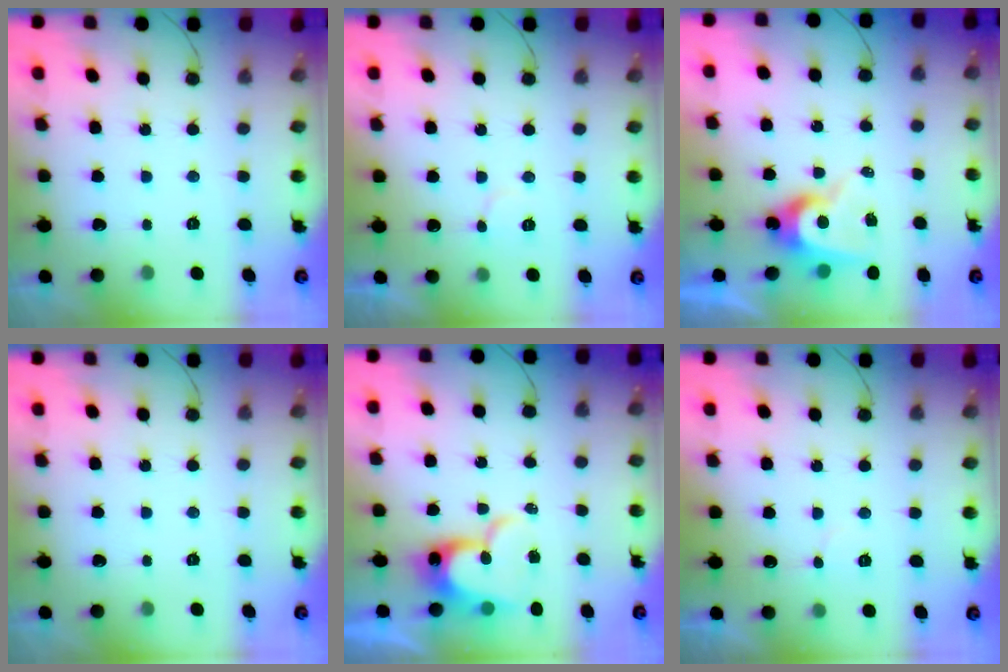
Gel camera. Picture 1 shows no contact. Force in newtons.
{"total": 6.4, "press": 6.4, "slide": 0.5}
{"total": 8.2, "press": 8.2, "slide": 0.6}
{"total": 0.0}
{"total": 11.4, "press": 11.3, "slide": 1.4}
{"total": 5.1, "press": 5.1, "slide": 0.4}